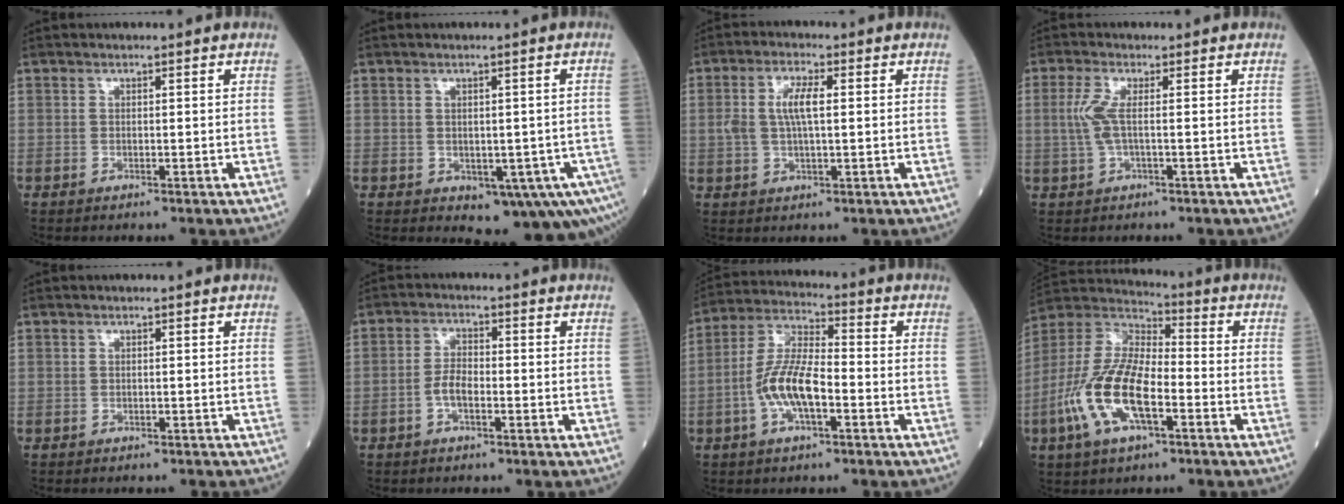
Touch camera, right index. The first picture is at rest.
{"total": 9.0, "force": [-3.9, 3.8, 7.1], "torque": [-0.067, 0.003, -0.042]}
{"total": 5.2, "force": [0.8, 1.5, 4.9], "torque": [-0.107, 0.012, 0.016]}
{"total": 3.4, "force": [0.2, 0.5, 3.4], "torque": [-0.089, 0.003, 0.001]}
{"total": 1.1, "force": [-0.9, 0.6, 0.1], "torque": [-0.007, 0.002, -0.013]}
{"total": 3.4, "force": [-1.2, 1.4, 2.8], "torque": [-0.057, 0.008, -0.025]}
{"total": 9.6, "force": [-2.7, 2.9, 8.7], "torque": [-0.188, 0.011, -0.054]}
{"total": 15.0, "force": [-5.0, 5.5, 13.1], "torque": [-0.289, 0.003, -0.096]}